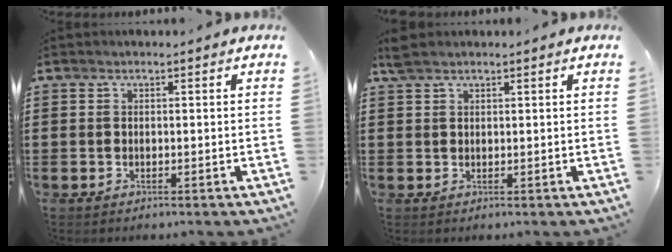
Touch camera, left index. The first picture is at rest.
{"total": 1.7, "force": [1.4, 0.5, 0.9], "torque": [-0.021, 0.002, 0.027]}